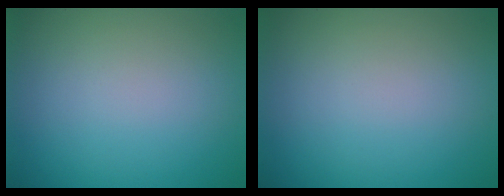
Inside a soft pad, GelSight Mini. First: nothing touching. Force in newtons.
{"total": 0.0}